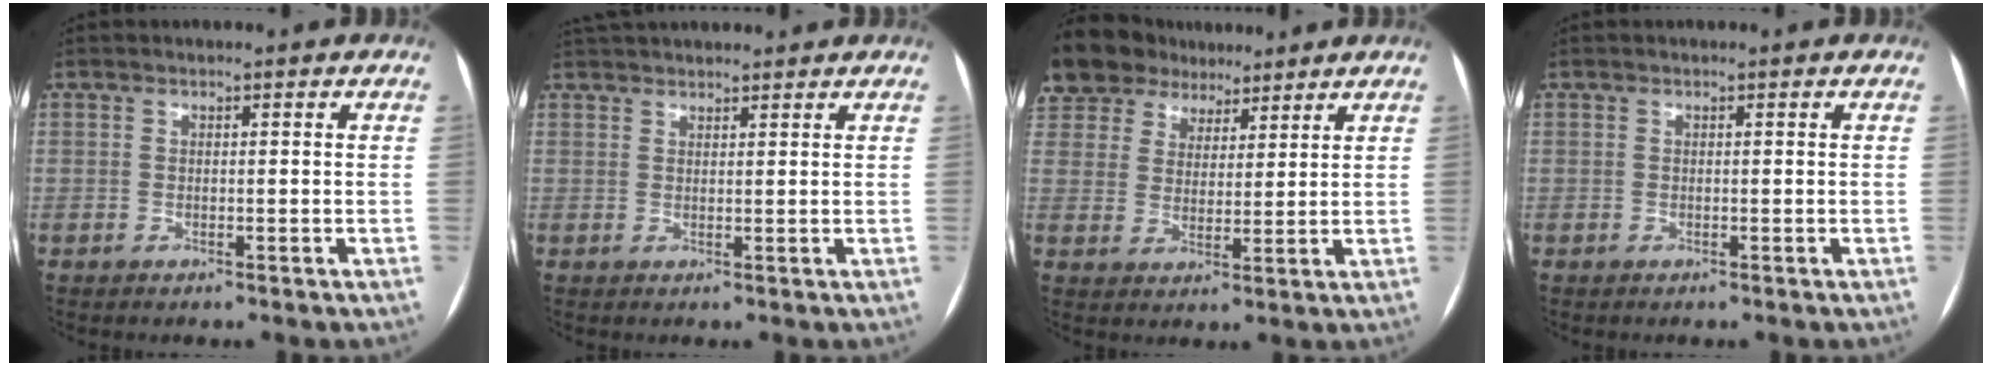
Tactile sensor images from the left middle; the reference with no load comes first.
{"total": 8.7, "force": [7.9, 1.9, 3.0], "torque": [-0.046, 0.043, 0.118]}
{"total": 16.5, "force": [12.0, 10.3, 4.8], "torque": [-0.140, 0.048, 0.222]}
{"total": 0.0}